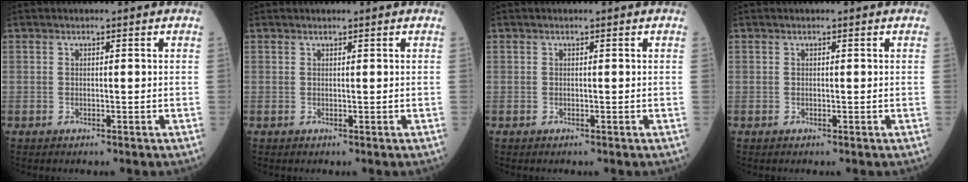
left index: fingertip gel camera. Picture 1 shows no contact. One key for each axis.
{"total": 0.0}
{"total": 0.0}
{"total": 0.0}